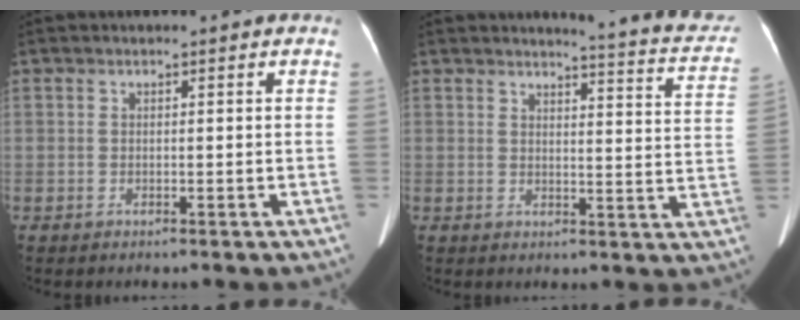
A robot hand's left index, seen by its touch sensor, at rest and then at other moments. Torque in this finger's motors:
{"motor_torque": [-0.58, -0.67, -0.02, 0.03]}